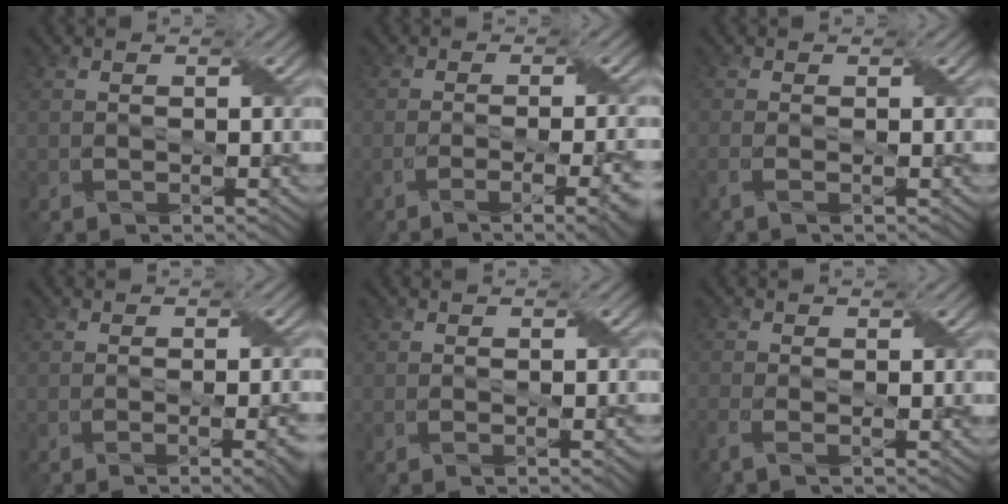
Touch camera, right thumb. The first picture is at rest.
{"total": 7.4, "force": [-3.5, 2.0, 6.3], "torque": [-0.078, -0.003, -0.047]}
{"total": 1.3, "force": [-0.5, 0.3, 1.1], "torque": [-0.022, 0.000, -0.017]}
{"total": 4.1, "force": [-1.4, 1.2, 3.7], "torque": [-0.038, -0.003, -0.014]}
{"total": 1.5, "force": [-0.3, 0.5, 1.4], "torque": [-0.014, 0.002, -0.007]}
{"total": 2.1, "force": [-1.1, 0.5, 1.7], "torque": [-0.033, -0.003, -0.034]}